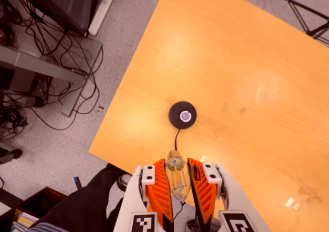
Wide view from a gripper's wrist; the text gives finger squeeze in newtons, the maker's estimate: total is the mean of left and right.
{"total": 22.3, "left": 24.8, "right": 19.7}